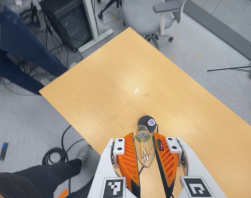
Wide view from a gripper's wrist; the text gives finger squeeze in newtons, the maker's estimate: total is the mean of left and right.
{"total": 11.5, "left": 11.7, "right": 11.2}